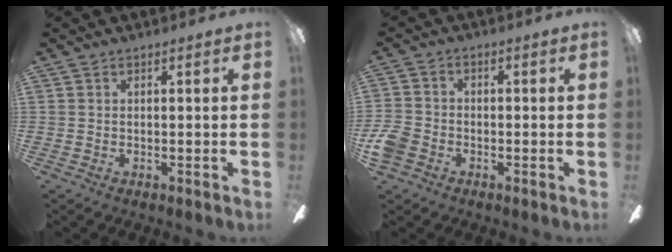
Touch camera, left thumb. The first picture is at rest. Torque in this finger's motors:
{"motor_torque": [0.01, 1.40, 0.42, -0.11, 0.01]}